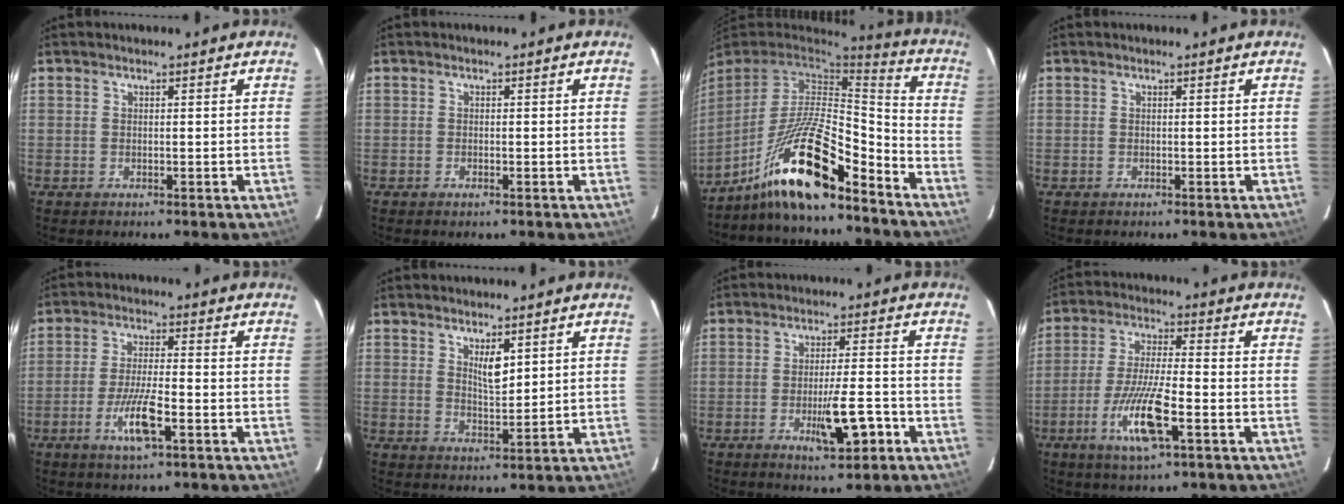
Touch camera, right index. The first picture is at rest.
{"total": 0.6, "force": [-0.4, 0.1, 0.4], "torque": [-0.008, -0.001, -0.004]}
{"total": 17.4, "force": [-12.6, 2.7, 11.7], "torque": [-0.231, 0.007, -0.228]}
{"total": 0.0}
{"total": 7.2, "force": [-3.0, 0.8, 6.5], "torque": [-0.127, -0.011, -0.054]}
{"total": 3.7, "force": [1.9, 1.1, 3.0], "torque": [-0.056, -0.006, 0.038]}
{"total": 7.1, "force": [-3.0, 1.1, 6.3], "torque": [-0.102, -0.006, -0.042]}
{"total": 10.8, "force": [-4.3, 1.2, 9.9], "torque": [-0.194, -0.017, -0.079]}